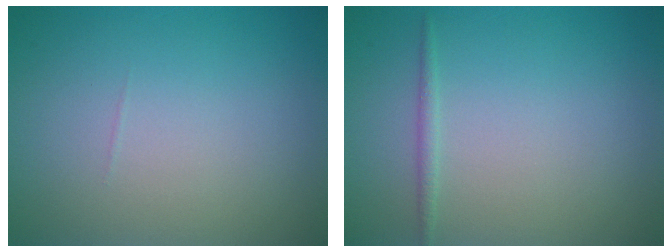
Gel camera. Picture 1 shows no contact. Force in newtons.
{"total": 0.8, "press": 0.8, "slide": 0.0}